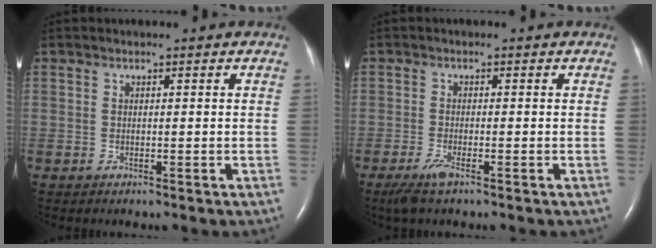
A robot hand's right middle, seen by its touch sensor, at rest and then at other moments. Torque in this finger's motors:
{"motor_torque": [0.52, -0.59, 0.11, 0.05]}